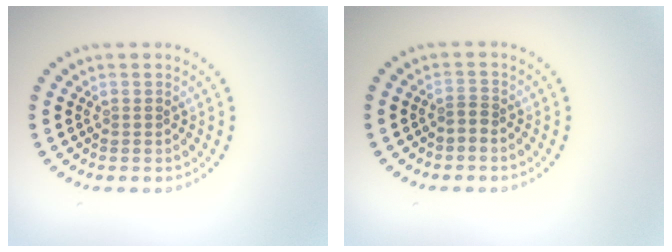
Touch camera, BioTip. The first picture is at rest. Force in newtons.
{"total": 0.8, "press": 0.4, "slide": 0.7}